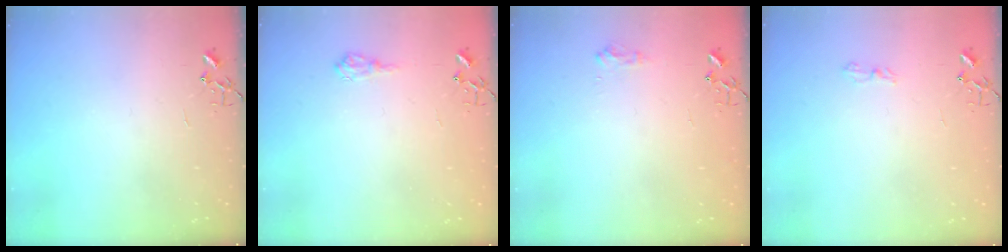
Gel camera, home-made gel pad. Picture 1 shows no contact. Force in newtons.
{"total": 7.7, "press": 7.7, "slide": 0.9}
{"total": 8.2, "press": 8.1, "slide": 0.7}
{"total": 5.4, "press": 5.4, "slide": 0.7}